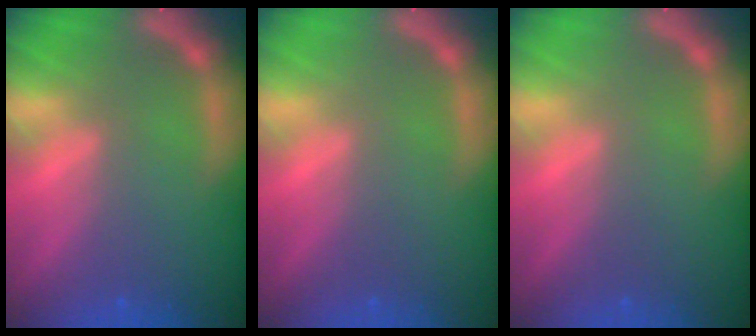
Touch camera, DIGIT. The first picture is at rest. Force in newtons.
{"total": 0.0}
{"total": 0.0}